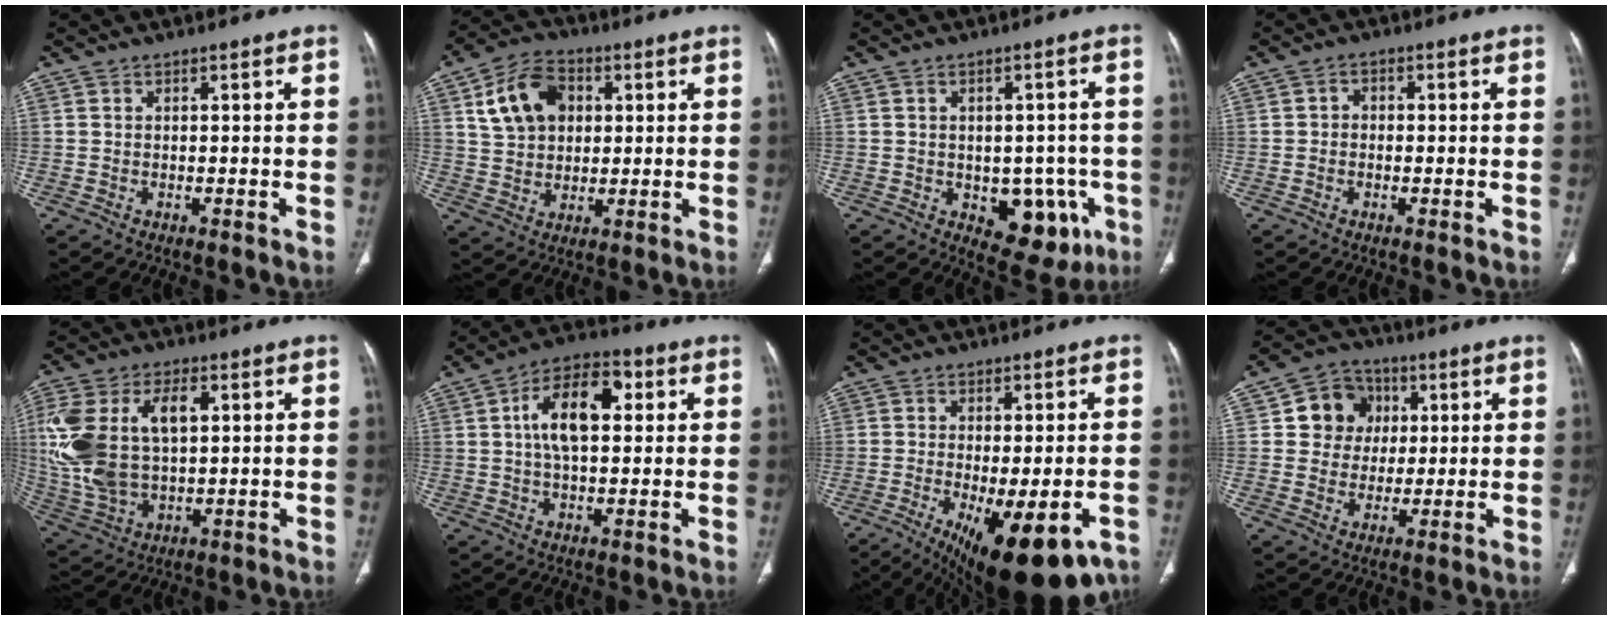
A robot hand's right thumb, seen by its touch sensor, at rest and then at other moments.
{"total": 12.1, "force": [3.6, 8.8, 7.5], "torque": [-0.113, 0.007, 0.062]}
{"total": 10.7, "force": [-3.2, 6.9, 7.6], "torque": [-0.047, 0.010, -0.026]}
{"total": 1.7, "force": [-0.3, 1.4, 0.8], "torque": [-0.003, 0.008, -0.011]}
{"total": 19.5, "force": [3.3, 11.3, 15.6], "torque": [-0.335, 0.004, 0.068]}
{"total": 12.4, "force": [2.5, 6.5, 10.2], "torque": [-0.169, 0.019, 0.035]}
{"total": 18.7, "force": [-9.3, 7.1, 14.6], "torque": [-0.178, -0.008, -0.122]}
{"total": 9.6, "force": [2.2, 8.7, 3.2], "torque": [-0.008, 0.002, 0.031]}